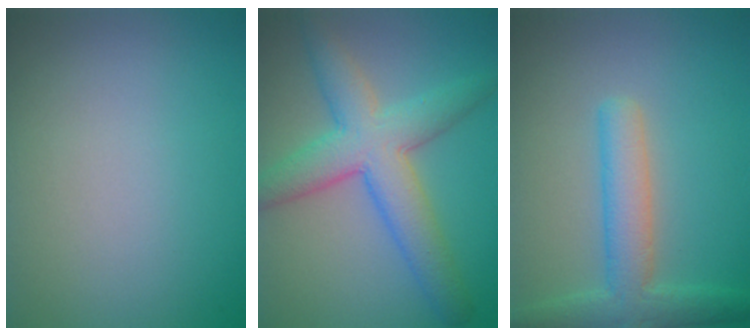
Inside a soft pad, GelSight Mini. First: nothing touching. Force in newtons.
{"total": 6.3, "press": 6.3, "slide": 0.2}
{"total": 4.4, "press": 4.4, "slide": 0.3}